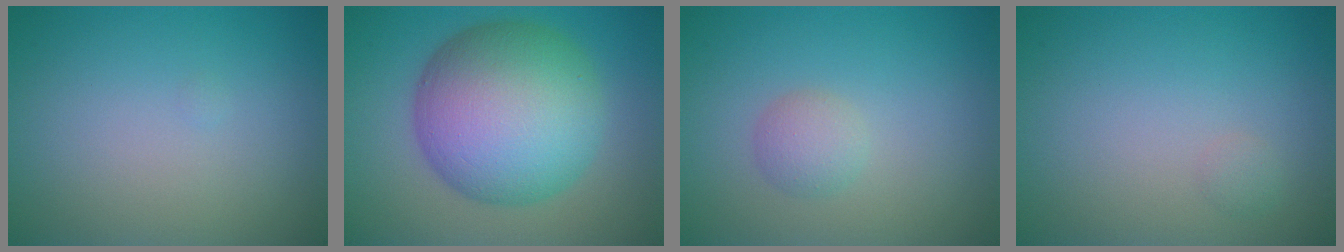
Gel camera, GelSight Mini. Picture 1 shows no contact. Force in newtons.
{"total": 12.8, "press": 12.8, "slide": 0.3}
{"total": 1.7, "press": 1.7, "slide": 0.2}
{"total": 0.6, "press": 0.6, "slide": 0.0}